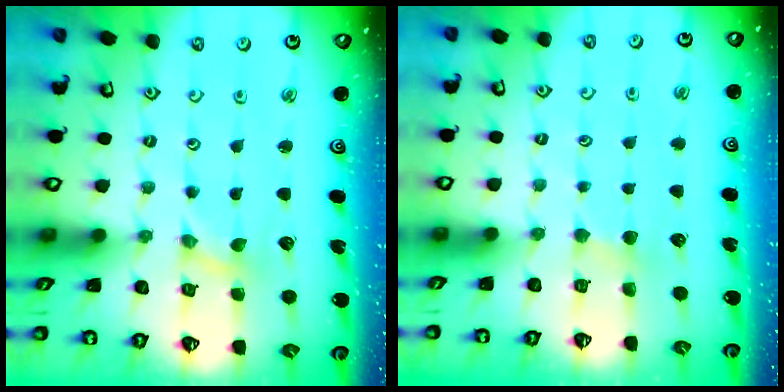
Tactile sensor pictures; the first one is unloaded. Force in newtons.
{"total": 2.9, "press": 2.9, "slide": 0.3}